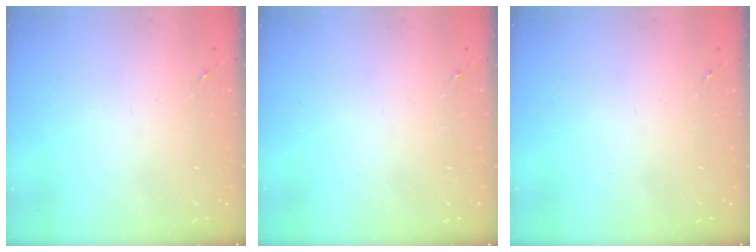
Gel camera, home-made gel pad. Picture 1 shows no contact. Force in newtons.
{"total": 0.0}
{"total": 0.0}